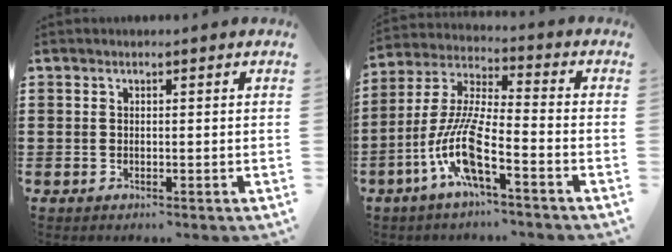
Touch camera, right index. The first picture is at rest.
{"total": 10.9, "force": [-5.5, 1.8, 9.2], "torque": [-0.215, -0.014, -0.112]}